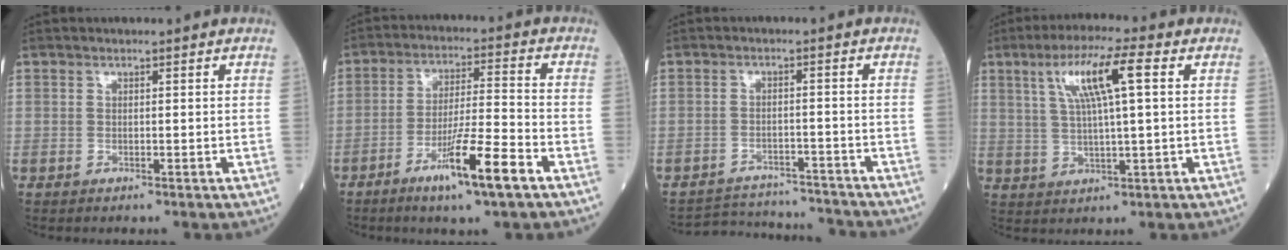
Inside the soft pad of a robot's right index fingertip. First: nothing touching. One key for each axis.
{"total": 10.4, "fx": -5.8, "fy": -0.1, "fz": 8.6, "tx": -0.152, "ty": -0.013, "tz": -0.101}
{"total": 10.3, "fx": -10.2, "fy": 1.1, "fz": 0.5, "tx": -0.005, "ty": 0.015, "tz": -0.144}
{"total": 9.3, "fx": 3.2, "fy": 0.6, "fz": 8.8, "tx": -0.165, "ty": 0.017, "tz": 0.058}